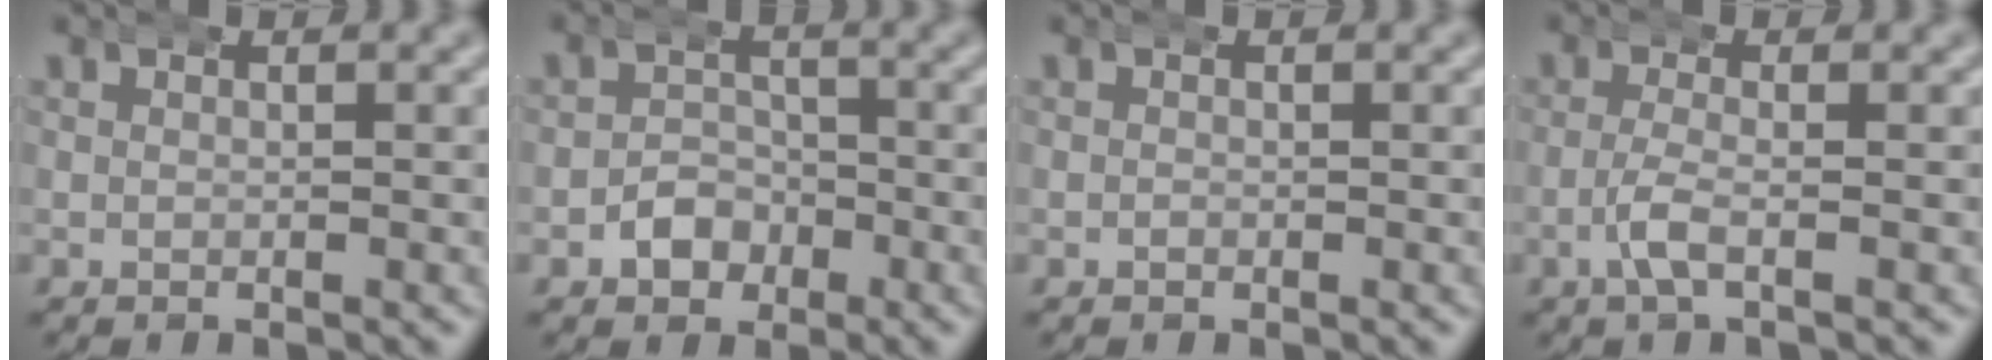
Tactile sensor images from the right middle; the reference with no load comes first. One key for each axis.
{"total": 2.9, "fx": -1.3, "fy": 2.4, "fz": 0.7, "tx": -0.013, "ty": 0.003, "tz": -0.033}
{"total": 0.0}
{"total": 2.0, "fx": -0.9, "fy": 0.2, "fz": 1.8, "tx": -0.041, "ty": -0.005, "tz": -0.020}